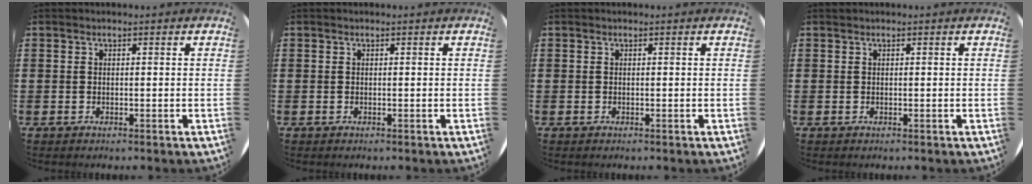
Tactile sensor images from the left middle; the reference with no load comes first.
{"total": 0.0}
{"total": 0.0}
{"total": 0.0}